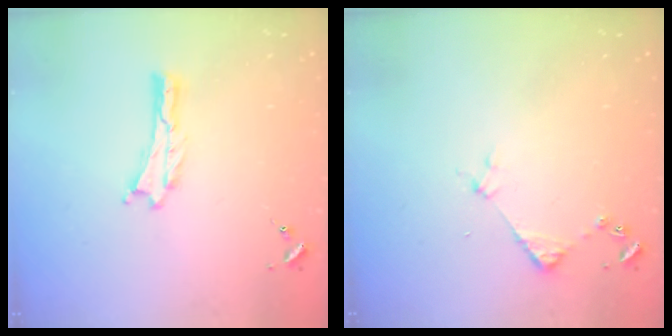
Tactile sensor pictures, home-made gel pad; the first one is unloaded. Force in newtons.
{"total": 3.7, "press": 3.7, "slide": 0.2}